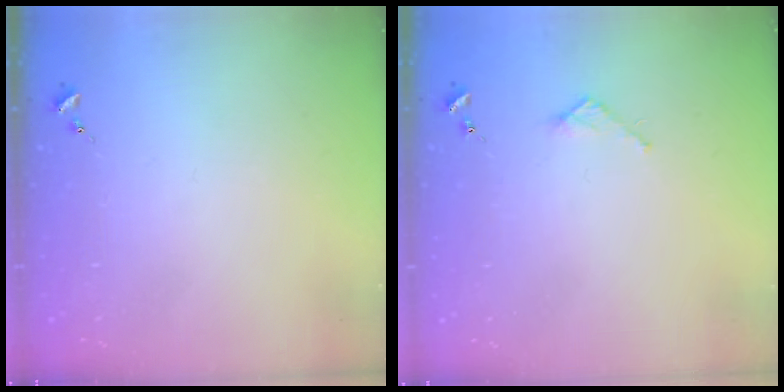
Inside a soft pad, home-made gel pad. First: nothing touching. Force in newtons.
{"total": 2.7, "press": 2.7, "slide": 0.2}